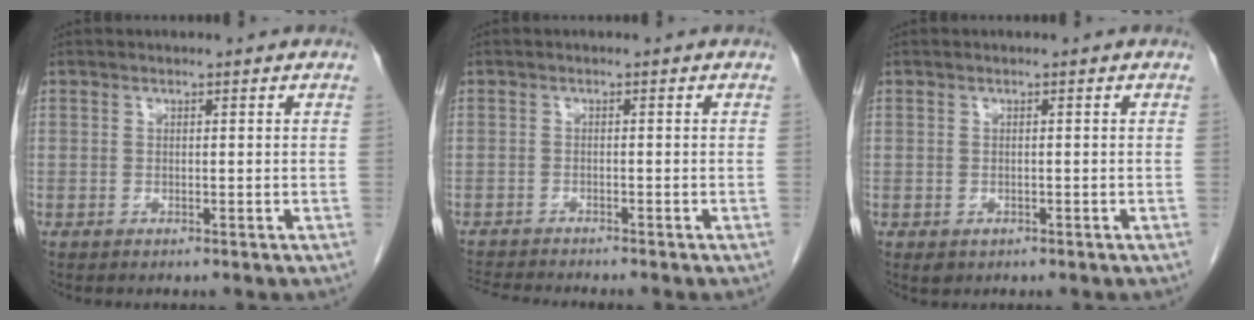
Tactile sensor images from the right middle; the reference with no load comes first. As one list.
[{"total": 5.7, "force": [-5.4, -0.2, 1.7], "torque": [-0.026, -0.014, -0.088]}, {"total": 1.2, "force": [-0.5, 0.9, 0.5], "torque": [-0.011, 0.000, 0.000]}]